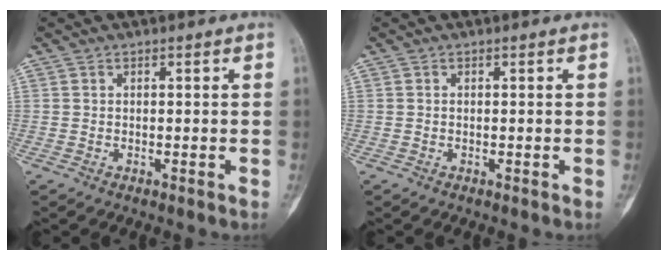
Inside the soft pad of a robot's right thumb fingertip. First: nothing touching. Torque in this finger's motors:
{"motor_torque": [-0.17, 0.05, -0.07, 0.04, -0.04]}